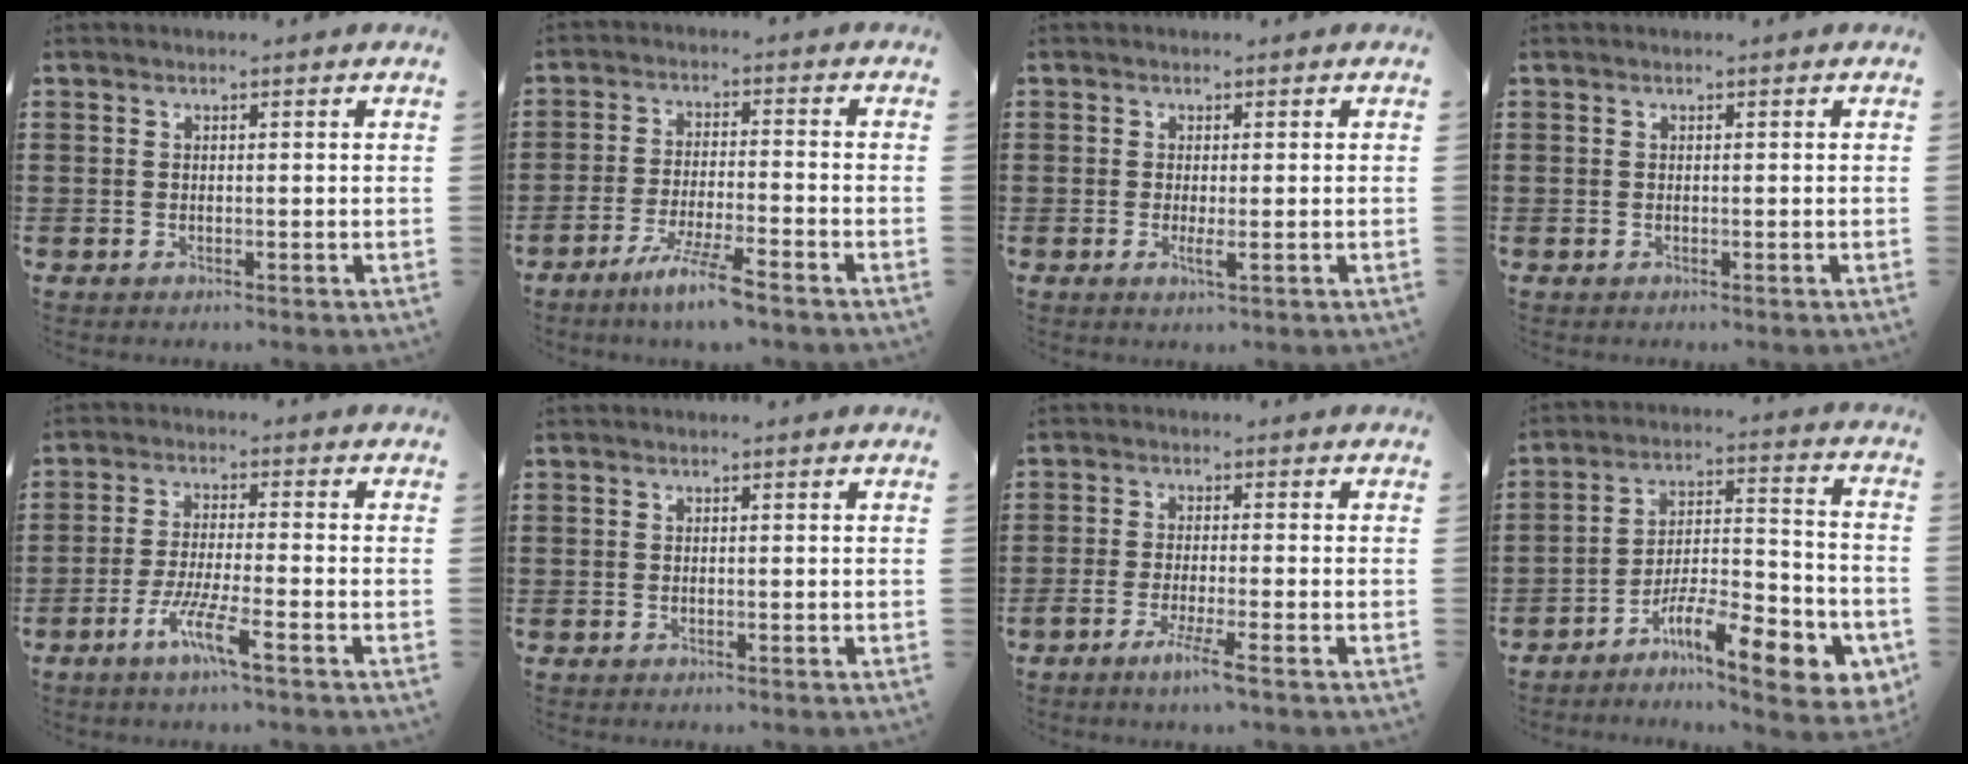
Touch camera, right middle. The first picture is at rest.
{"total": 6.4, "force": [-5.0, -0.1, 3.9], "torque": [-0.081, -0.015, -0.092]}
{"total": 1.4, "force": [-0.1, 0.3, 1.4], "torque": [-0.026, -0.003, -0.001]}
{"total": 0.0}
{"total": 6.2, "force": [-3.8, 0.4, 4.9], "torque": [-0.097, -0.008, -0.071]}
{"total": 0.0}
{"total": 4.0, "force": [-2.5, -0.3, 3.1], "torque": [-0.057, -0.009, -0.045]}
{"total": 11.4, "force": [-8.0, 2.7, 7.7], "torque": [-0.124, 0.018, -0.146]}